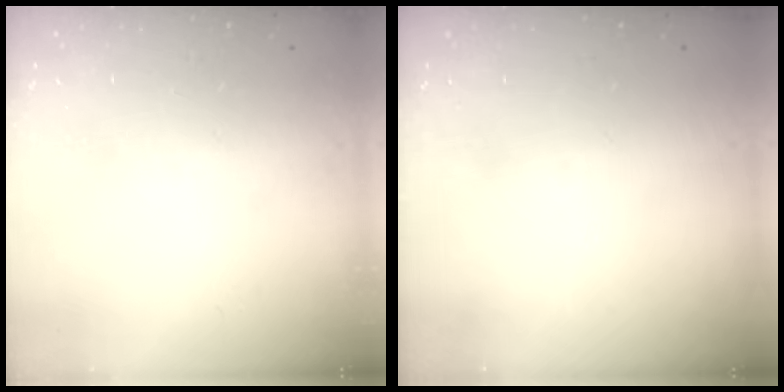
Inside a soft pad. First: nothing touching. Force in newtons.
{"total": 0.0}